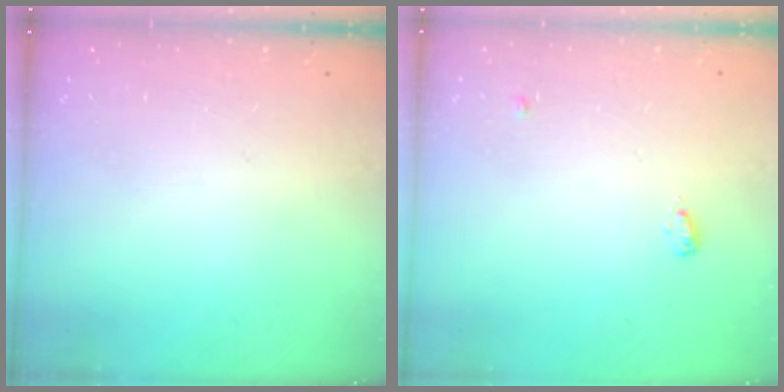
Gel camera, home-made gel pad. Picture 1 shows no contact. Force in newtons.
{"total": 7.9, "press": 4.2, "slide": 6.7}